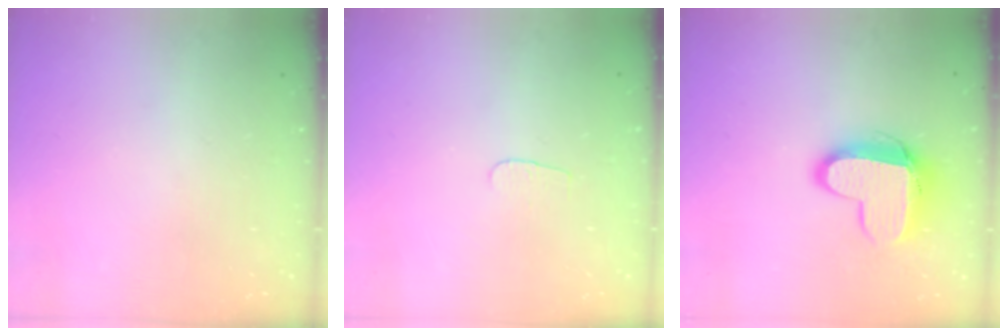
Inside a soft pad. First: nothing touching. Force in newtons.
{"total": 2.9, "press": 2.8, "slide": 0.3}
{"total": 11.4, "press": 11.4, "slide": 1.1}